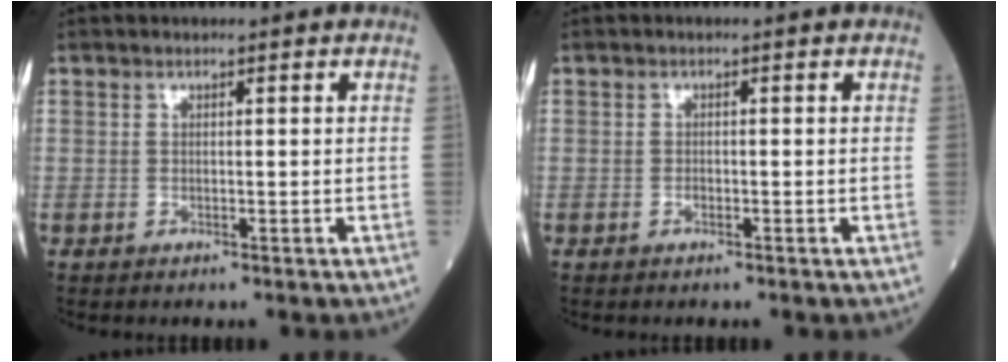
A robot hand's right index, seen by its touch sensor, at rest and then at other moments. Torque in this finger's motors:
{"motor_torque": [0.14, 0.01, 0.05, 0.01]}